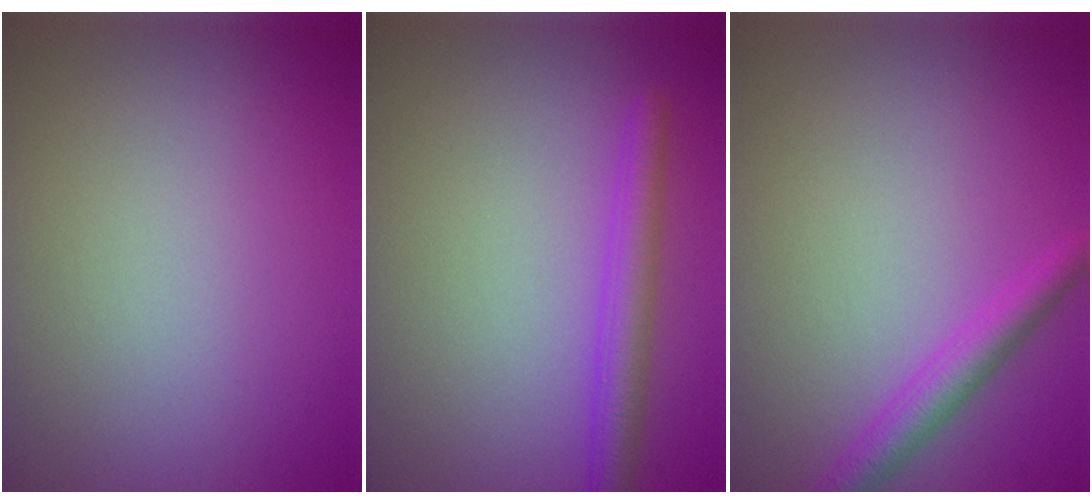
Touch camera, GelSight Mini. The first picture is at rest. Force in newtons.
{"total": 3.1, "press": 3.1, "slide": 0.1}
{"total": 2.7, "press": 2.7, "slide": 0.0}